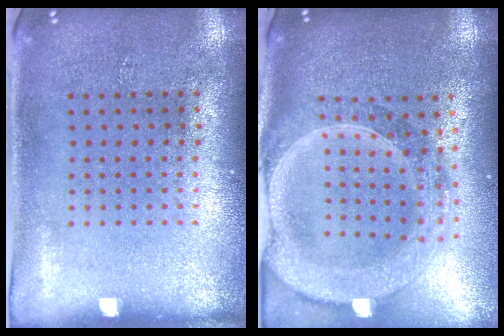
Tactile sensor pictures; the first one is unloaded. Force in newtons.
{"total": 2.7, "press": 2.4, "slide": 1.4}